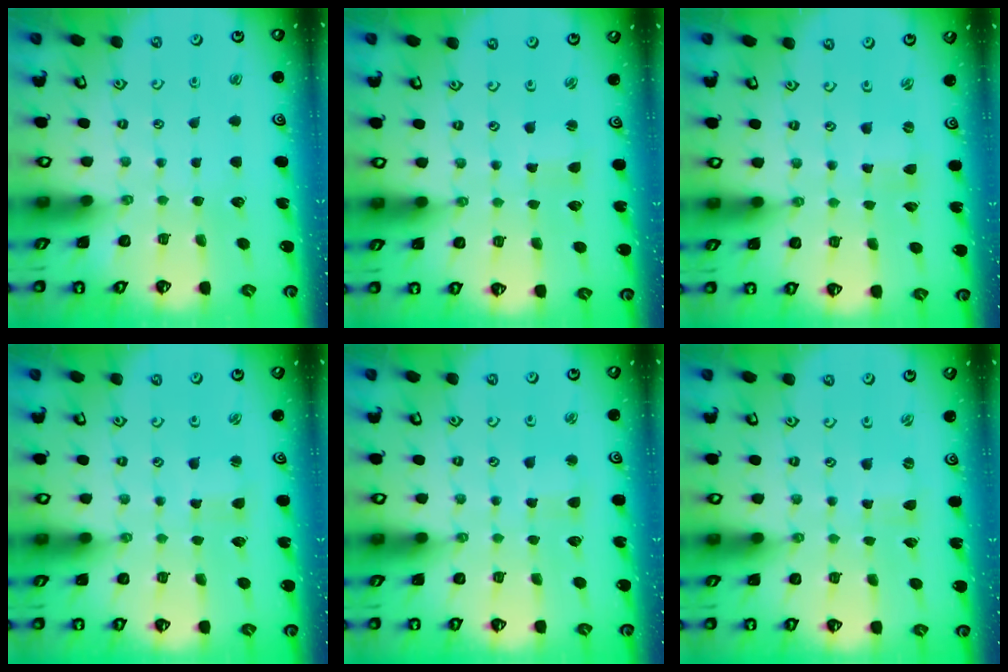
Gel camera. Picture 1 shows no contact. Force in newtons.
{"total": 1.3, "press": 1.2, "slide": 0.1}
{"total": 0.0}
{"total": 2.2, "press": 2.1, "slide": 0.3}
{"total": 2.9, "press": 2.9, "slide": 0.3}
{"total": 0.0}